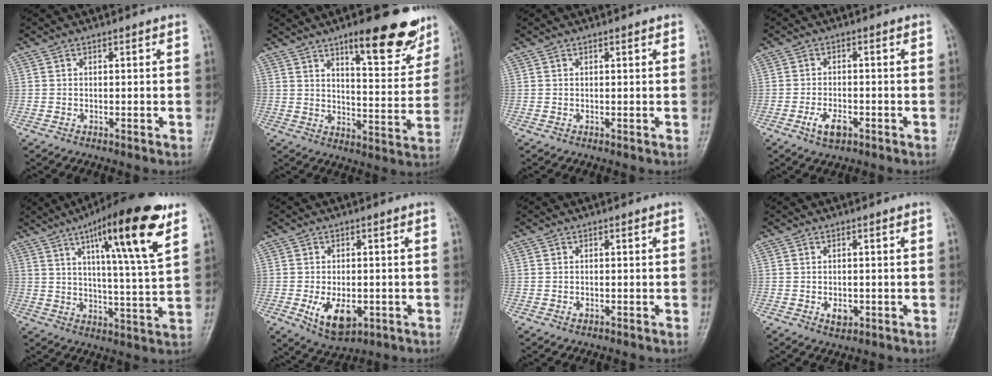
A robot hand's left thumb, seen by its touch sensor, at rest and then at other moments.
{"total": 15.7, "force": [10.3, 4.6, 10.9], "torque": [-0.107, -0.062, 0.149]}
{"total": 0.6, "force": [0.4, 0.1, 0.4], "torque": [-0.008, -0.002, 0.005]}
{"total": 4.1, "force": [-1.9, 2.1, 2.9], "torque": [-0.054, 0.005, -0.032]}
{"total": 19.0, "force": [9.6, 2.8, 16.1], "torque": [-0.234, -0.035, 0.144]}
{"total": 8.6, "force": [-2.4, 5.0, 6.6], "torque": [-0.099, -0.008, -0.026]}
{"total": 0.9, "force": [-0.1, 0.6, 0.7], "torque": [-0.009, 0.002, 0.001]}
{"total": 2.5, "force": [-0.4, 1.7, 1.8], "torque": [-0.019, -0.001, -0.002]}